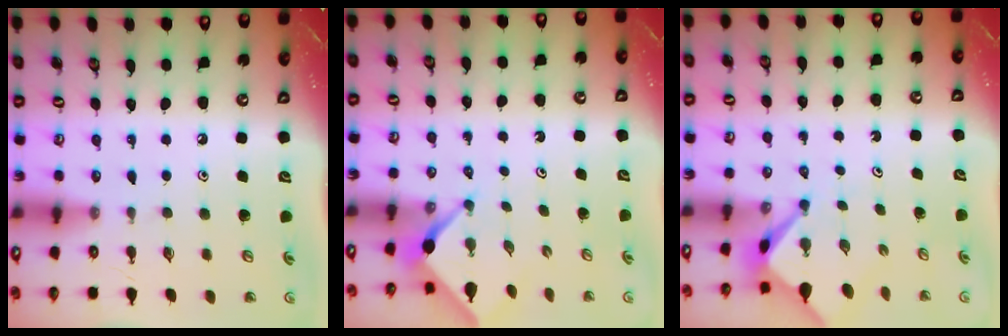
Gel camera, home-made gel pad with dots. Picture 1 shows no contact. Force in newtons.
{"total": 2.5, "press": 2.4, "slide": 0.3}
{"total": 2.7, "press": 2.7, "slide": 0.3}